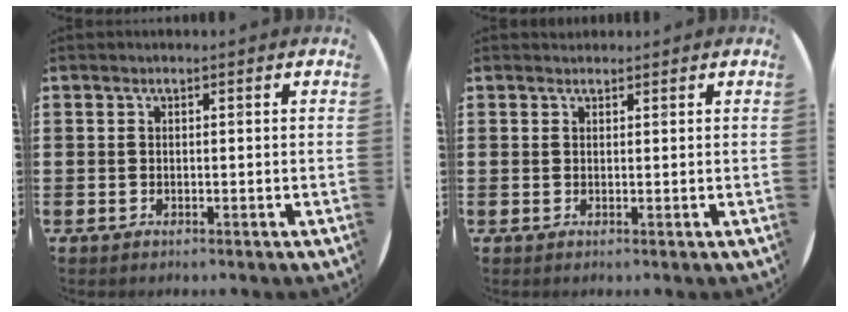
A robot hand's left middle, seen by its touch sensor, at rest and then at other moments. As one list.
[{"total": 0.7, "force": [0.6, 0.2, -0.1], "torque": [0.009, 0.000, 0.010]}]